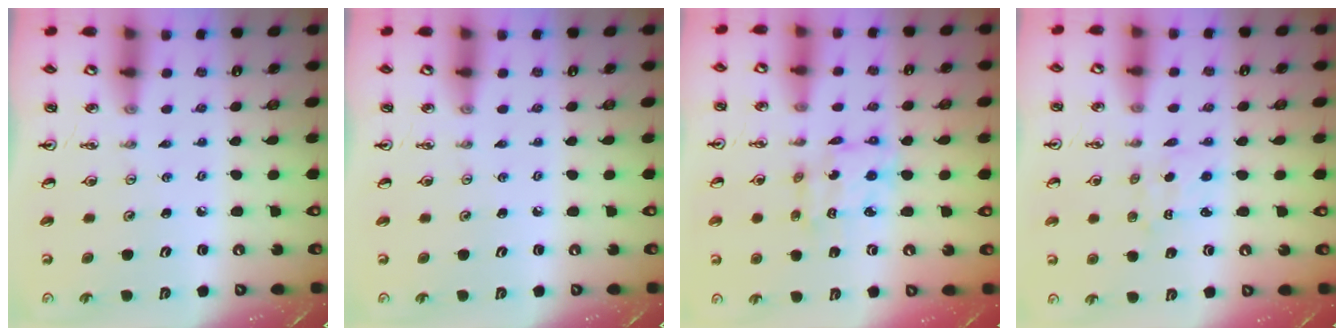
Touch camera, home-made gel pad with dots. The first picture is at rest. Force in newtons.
{"total": 0.0}
{"total": 7.0, "press": 7.0, "slide": 0.4}
{"total": 1.8, "press": 1.7, "slide": 0.3}